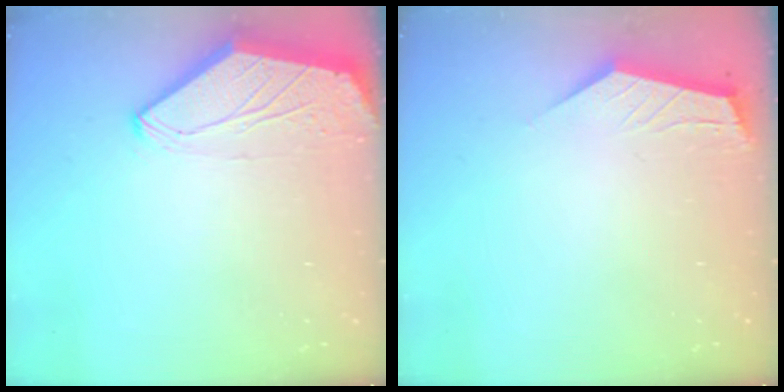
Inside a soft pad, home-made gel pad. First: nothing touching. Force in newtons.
{"total": 2.8, "press": 2.8, "slide": 0.4}